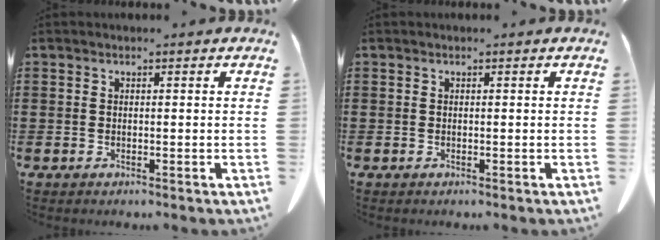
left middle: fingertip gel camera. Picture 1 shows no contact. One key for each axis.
{"total": 0.0}